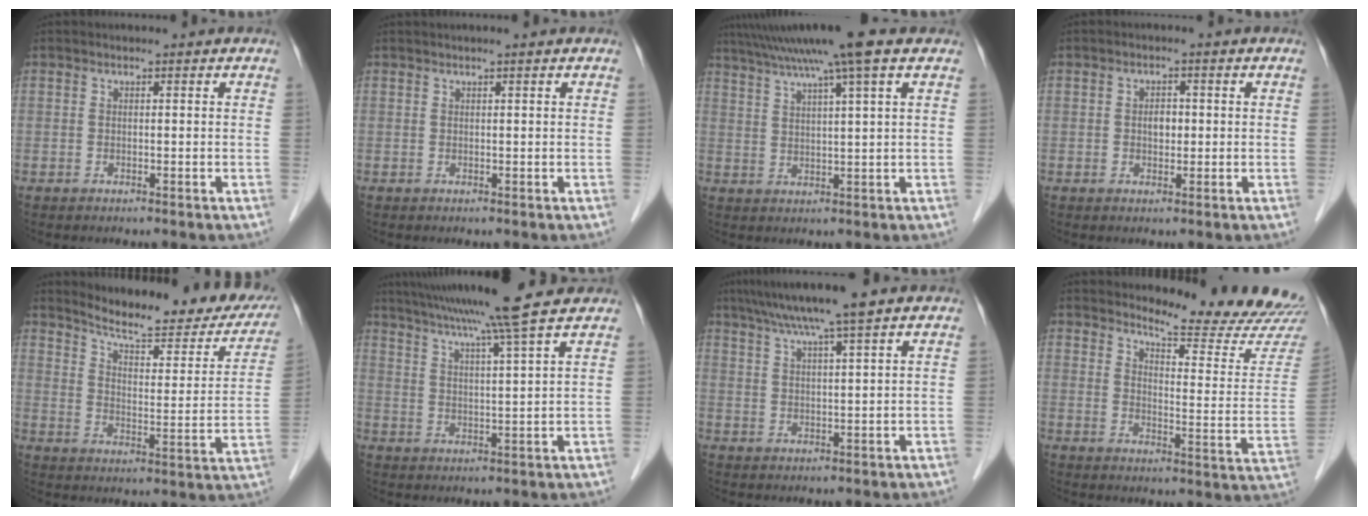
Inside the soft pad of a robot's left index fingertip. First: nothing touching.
{"total": 0.9, "force": [0.6, -0.3, 0.6], "torque": [-0.017, 0.003, 0.019]}
{"total": 12.3, "force": [9.2, -1.2, 8.0], "torque": [-0.138, 0.024, 0.133]}
{"total": 2.1, "force": [0.0, 1.4, 1.6], "torque": [-0.027, 0.002, 0.000]}
{"total": 21.0, "force": [18.7, 4.0, 8.8], "torque": [-0.110, -0.054, 0.233]}
{"total": 14.6, "force": [12.3, -2.0, 7.7], "torque": [-0.131, -0.002, 0.175]}
{"total": 8.7, "force": [6.6, -1.0, 5.6], "torque": [-0.093, 0.019, 0.105]}
{"total": 16.9, "force": [16.4, 0.1, 4.3], "torque": [-0.057, -0.124, 0.189]}